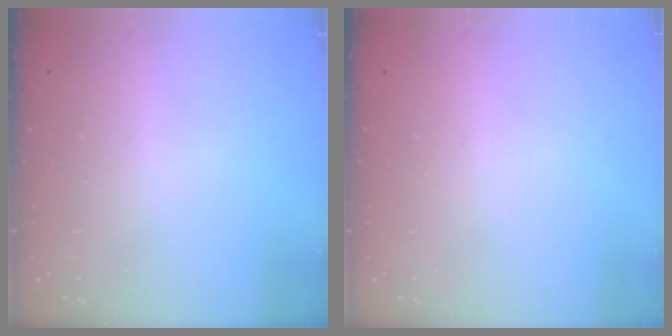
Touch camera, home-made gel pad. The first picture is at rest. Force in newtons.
{"total": 1.1, "press": 0.8, "slide": 0.7}